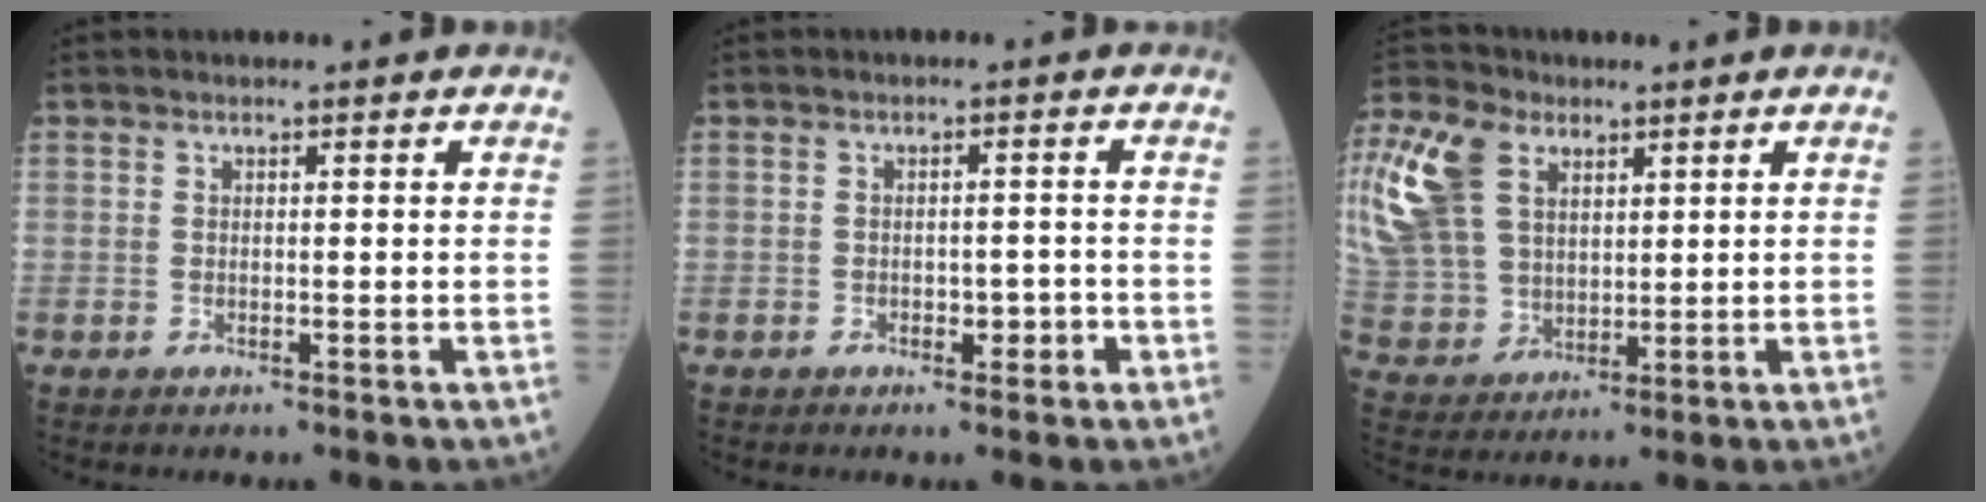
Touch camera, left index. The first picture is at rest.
{"total": 2.5, "force": [-1.2, 1.2, 1.8], "torque": [-0.023, 0.006, -0.017]}
{"total": 23.7, "force": [10.3, 16.6, 13.4], "torque": [-0.385, 0.072, 0.206]}